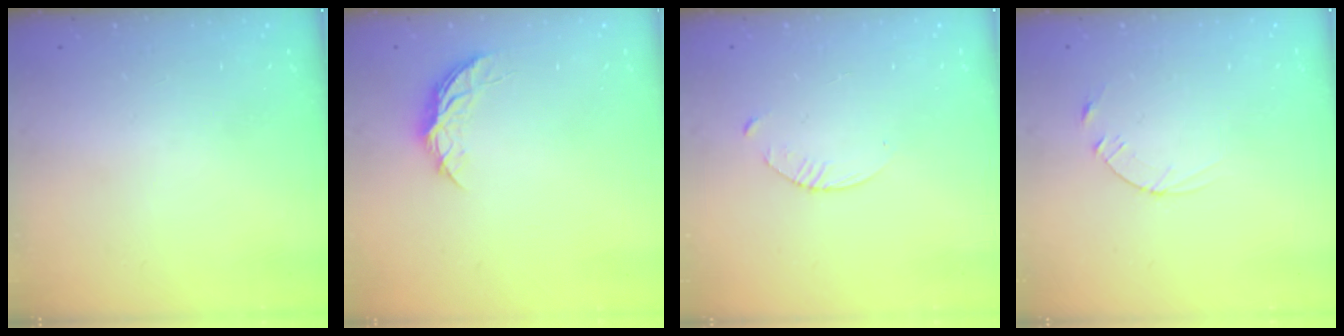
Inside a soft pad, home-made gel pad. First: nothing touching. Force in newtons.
{"total": 5.2, "press": 5.1, "slide": 0.5}
{"total": 3.8, "press": 3.7, "slide": 0.5}
{"total": 2.5, "press": 2.5, "slide": 0.3}